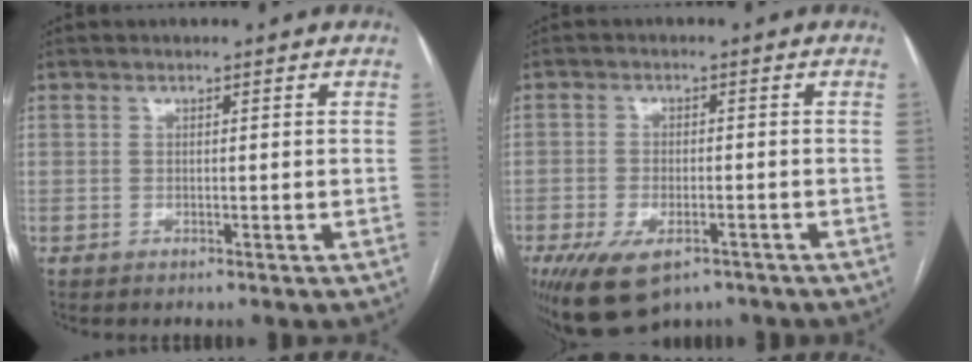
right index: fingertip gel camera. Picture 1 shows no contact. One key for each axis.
{"total": 9.0, "fx": -5.6, "fy": 4.2, "fz": 5.7, "tx": -0.102, "ty": -0.010, "tz": -0.086}